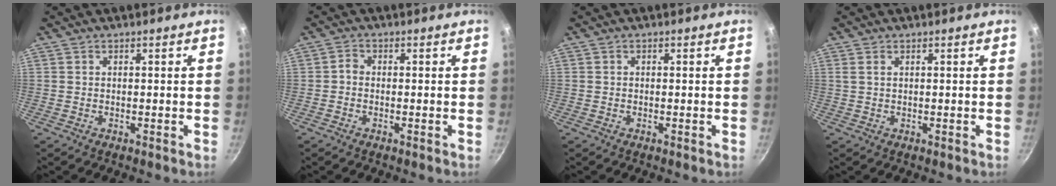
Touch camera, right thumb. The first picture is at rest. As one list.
[{"total": 1.5, "force": [-0.5, 1.1, 0.8], "torque": [-0.014, 0.010, -0.014]}, {"total": 0.0}, {"total": 0.7, "force": [0.4, 0.3, 0.5], "torque": [-0.011, 0.001, 0.009]}]